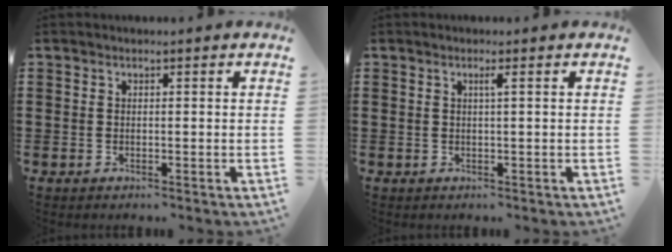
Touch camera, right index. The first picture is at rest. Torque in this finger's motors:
{"motor_torque": [0.33, -0.20, 0.07, 0.01]}